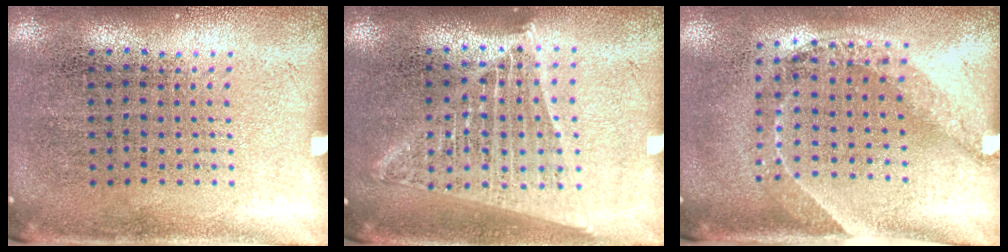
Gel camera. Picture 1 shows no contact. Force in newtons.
{"total": 1.7, "press": 1.5, "slide": 0.8}
{"total": 1.5, "press": 1.1, "slide": 0.9}